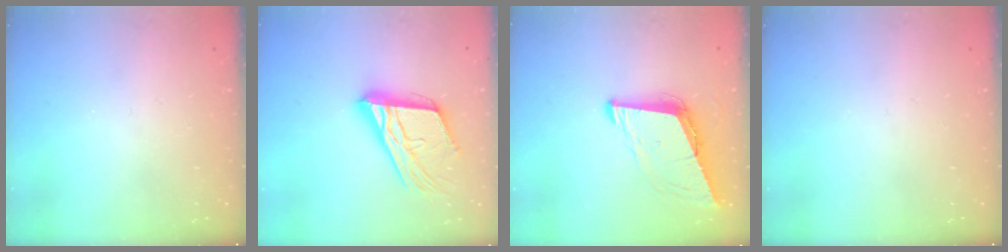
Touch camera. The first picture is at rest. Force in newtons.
{"total": 19.6, "press": 19.4, "slide": 2.8}
{"total": 9.1, "press": 8.3, "slide": 3.7}
{"total": 0.0}